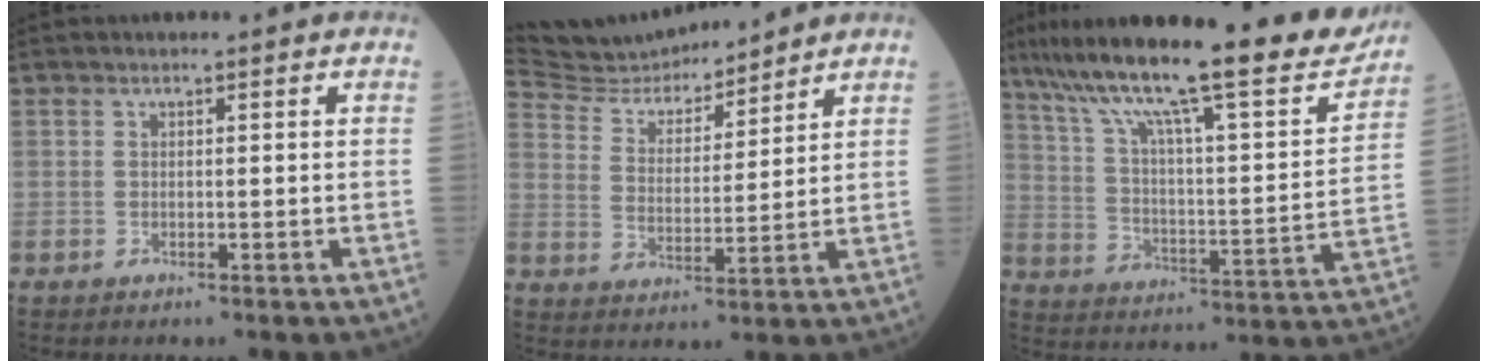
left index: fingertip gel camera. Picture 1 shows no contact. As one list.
[{"total": 13.4, "force": [12.9, 2.4, 2.8], "torque": [-0.056, 0.012, 0.230]}, {"total": 25.7, "force": [20.9, 2.4, 14.8], "torque": [-0.250, -0.013, 0.308]}]